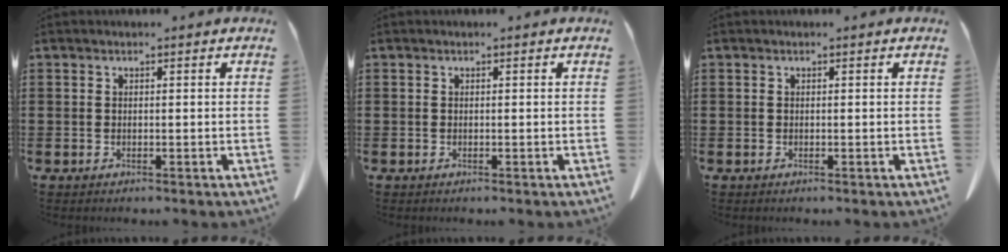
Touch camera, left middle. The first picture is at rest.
{"total": 0.0}
{"total": 0.0}